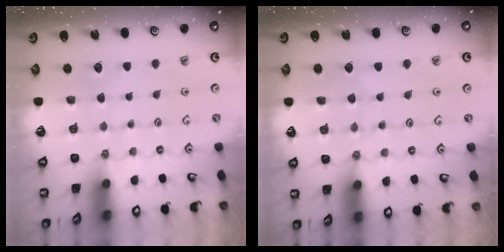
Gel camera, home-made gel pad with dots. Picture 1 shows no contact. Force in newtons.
{"total": 3.0, "press": 3.0, "slide": 0.3}